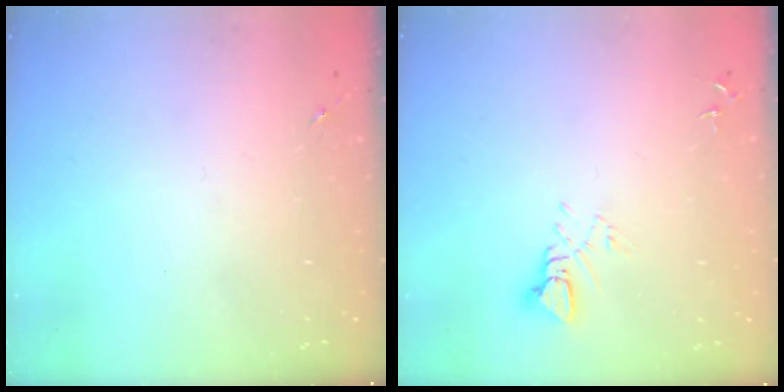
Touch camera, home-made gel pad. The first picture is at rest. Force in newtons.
{"total": 5.3, "press": 5.3, "slide": 0.3}